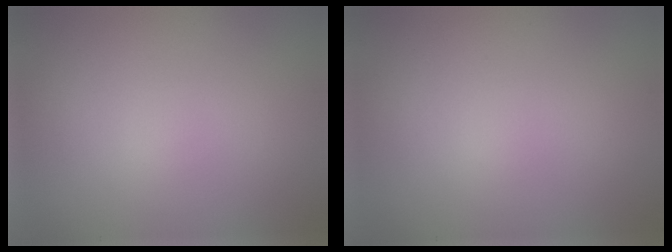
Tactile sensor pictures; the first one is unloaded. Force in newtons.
{"total": 0.0}